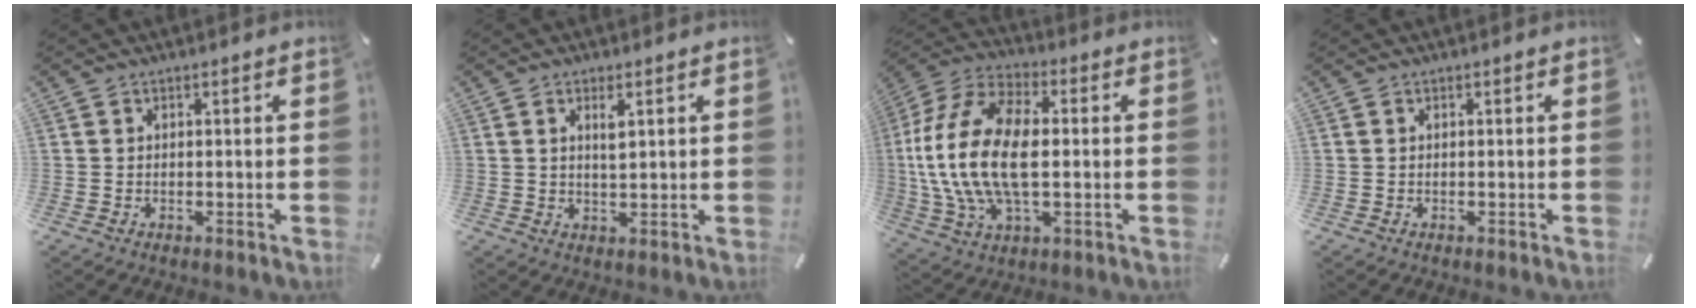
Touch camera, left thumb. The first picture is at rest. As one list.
[{"total": 3.2, "force": [1.3, 1.1, 2.7], "torque": [-0.050, 0.000, 0.020]}, {"total": 19.6, "force": [-0.2, 11.1, 16.1], "torque": [-0.353, -0.001, -0.005]}, {"total": 0.0}]